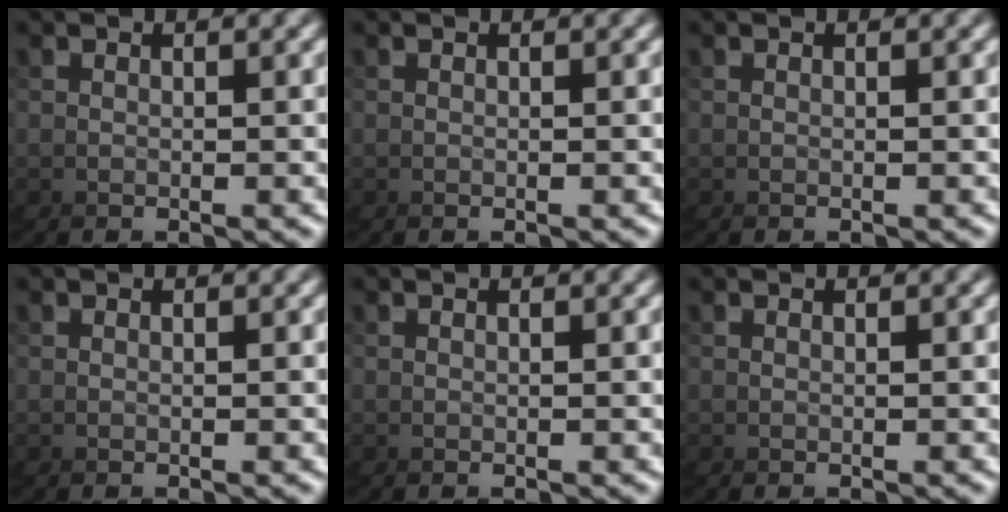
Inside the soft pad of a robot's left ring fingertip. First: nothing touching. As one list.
[{"total": 0.0}, {"total": 0.0}, {"total": 0.0}, {"total": 0.0}, {"total": 0.0}]